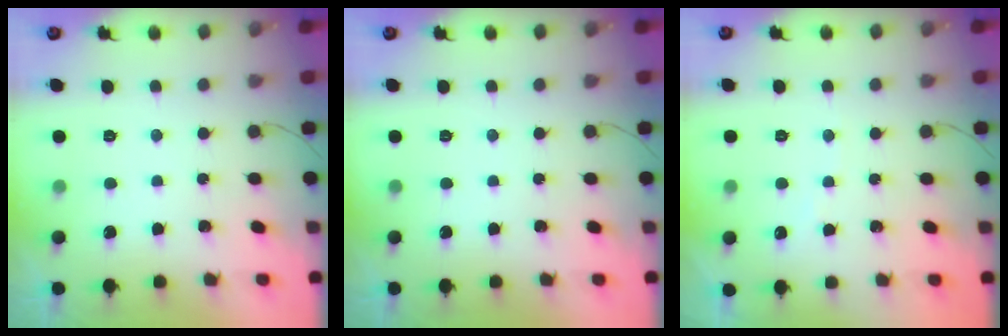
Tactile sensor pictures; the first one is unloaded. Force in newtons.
{"total": 0.0}
{"total": 2.9, "press": 2.9, "slide": 0.5}